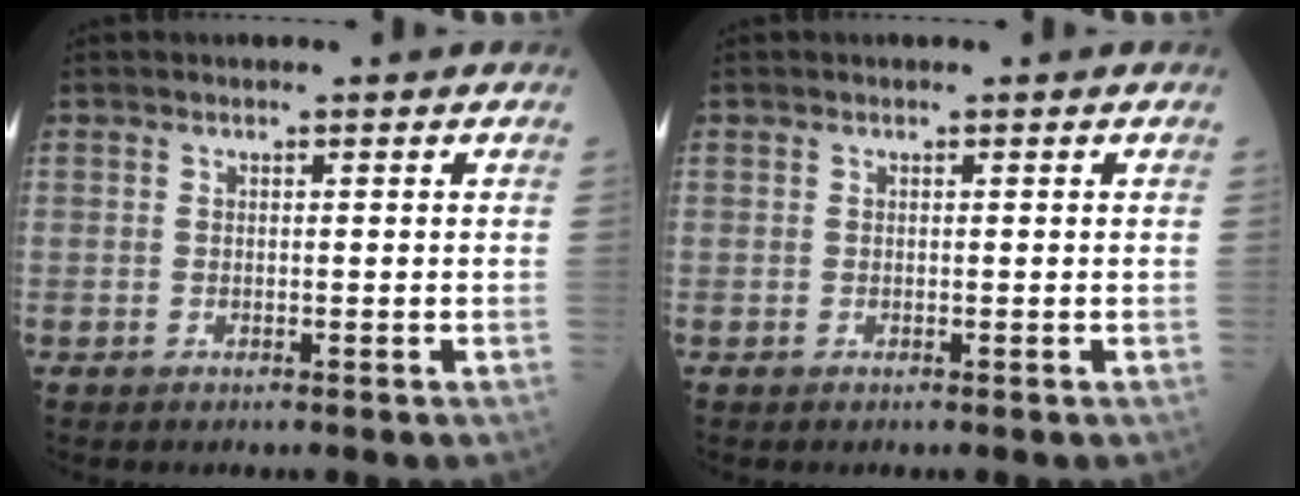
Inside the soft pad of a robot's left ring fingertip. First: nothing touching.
{"total": 0.0}